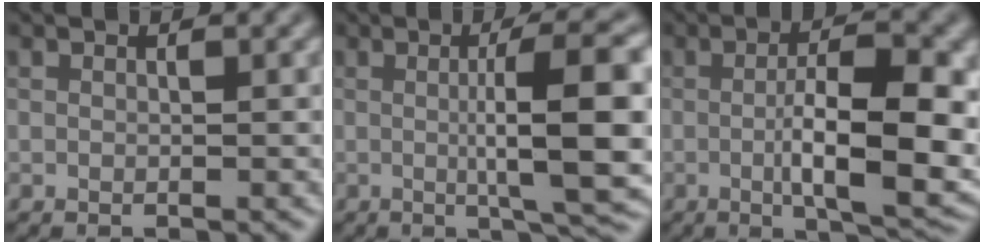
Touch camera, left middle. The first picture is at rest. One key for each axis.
{"total": 10.1, "fx": 0.0, "fy": 2.0, "fz": 9.9, "tx": -0.127, "ty": 0.003, "tz": 0.001}
{"total": 9.4, "fx": -1.0, "fy": 2.8, "fz": 9.0, "tx": -0.139, "ty": -0.009, "tz": -0.012}